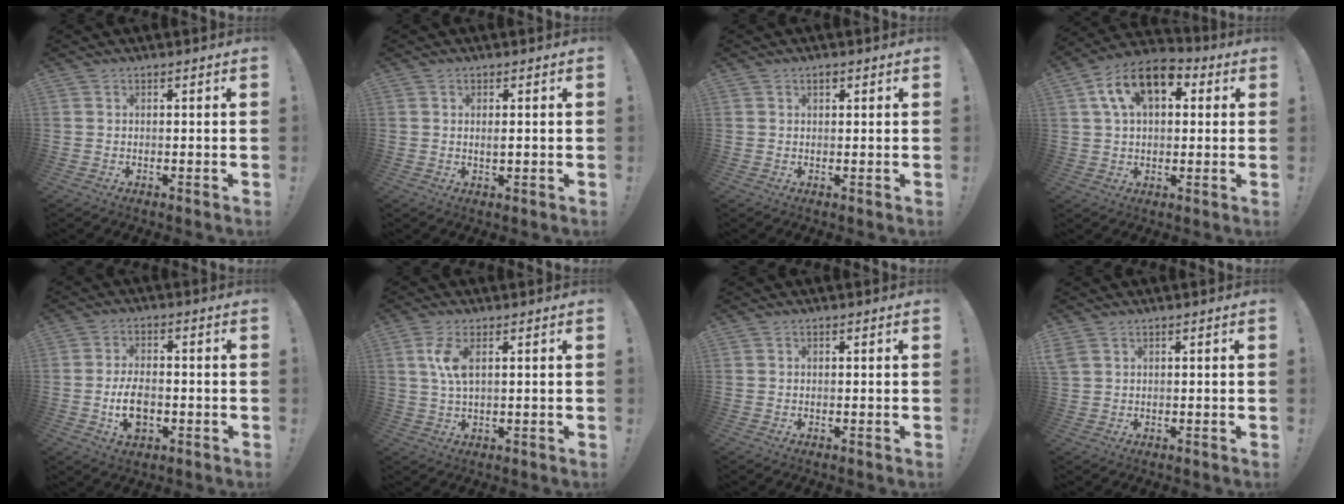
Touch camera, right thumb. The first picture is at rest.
{"total": 1.6, "force": [0.0, 0.4, 1.5], "torque": [-0.020, -0.005, -0.002]}
{"total": 1.7, "force": [1.0, 0.8, 1.2], "torque": [-0.011, -0.001, 0.014]}
{"total": 14.2, "force": [5.5, 8.4, 10.1], "torque": [-0.168, -0.001, 0.102]}
{"total": 8.4, "force": [-2.2, 5.1, 6.4], "torque": [-0.105, -0.003, -0.038]}
{"total": 6.3, "force": [1.9, 2.2, 5.6], "torque": [-0.113, -0.007, 0.026]}
{"total": 0.0}
{"total": 2.1, "force": [1.1, 1.2, 1.3], "torque": [-0.025, 0.002, 0.022]}